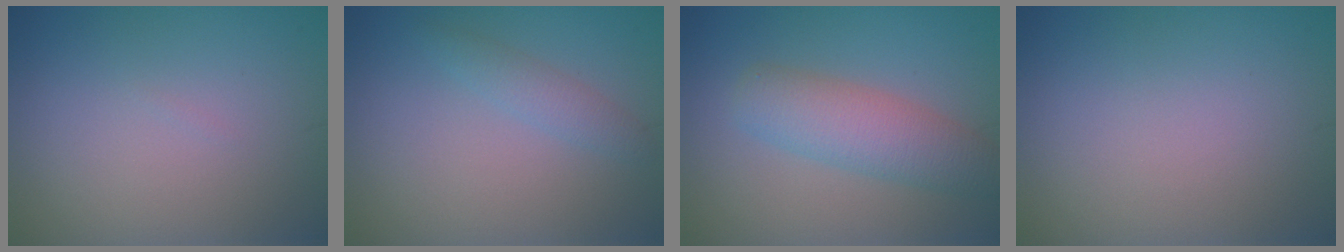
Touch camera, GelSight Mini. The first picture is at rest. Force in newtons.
{"total": 1.7, "press": 1.6, "slide": 0.0}
{"total": 4.6, "press": 4.6, "slide": 0.2}
{"total": 0.0}